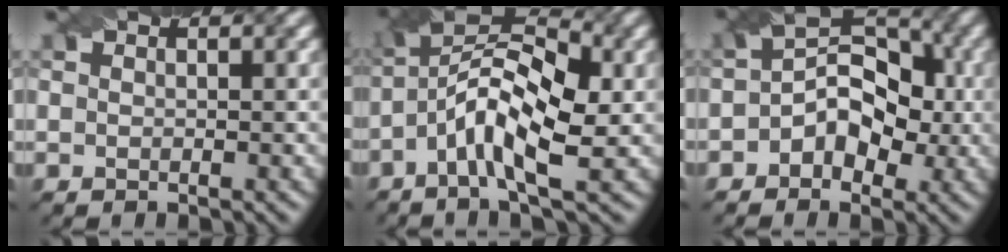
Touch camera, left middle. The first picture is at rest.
{"total": 8.5, "force": [-1.5, 3.2, 7.7], "torque": [-0.142, 0.023, -0.041]}
{"total": 5.9, "force": [-0.9, 4.2, 4.1], "torque": [-0.039, 0.014, -0.023]}